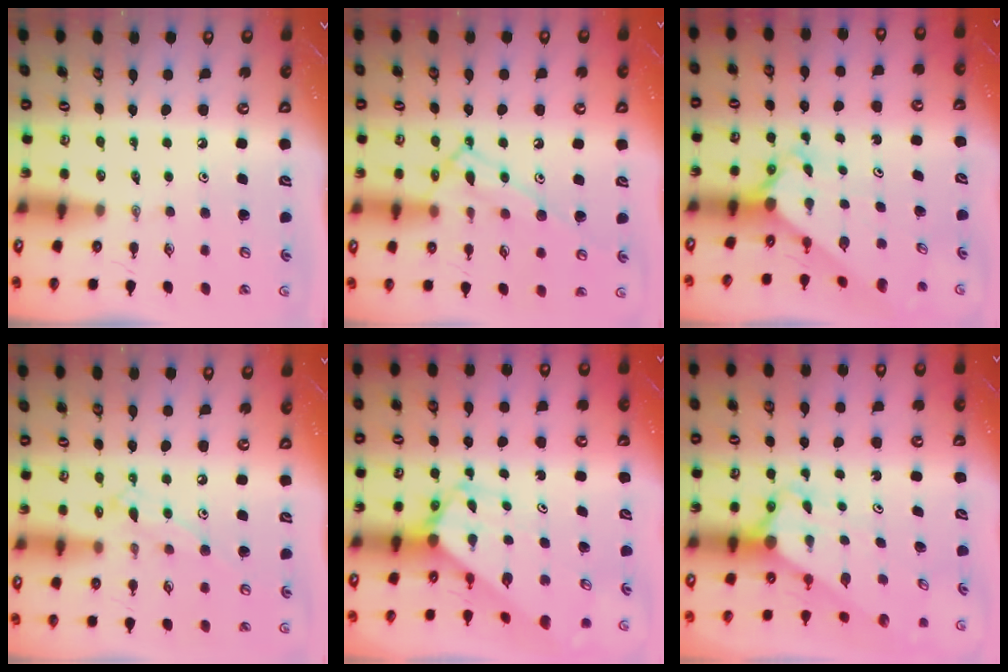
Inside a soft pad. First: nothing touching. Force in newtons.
{"total": 12.5, "press": 12.5, "slide": 0.9}
{"total": 2.6, "press": 2.6, "slide": 0.2}
{"total": 9.9, "press": 9.9, "slide": 0.8}
{"total": 3.1, "press": 3.1, "slide": 0.3}
{"total": 2.9, "press": 2.9, "slide": 0.2}